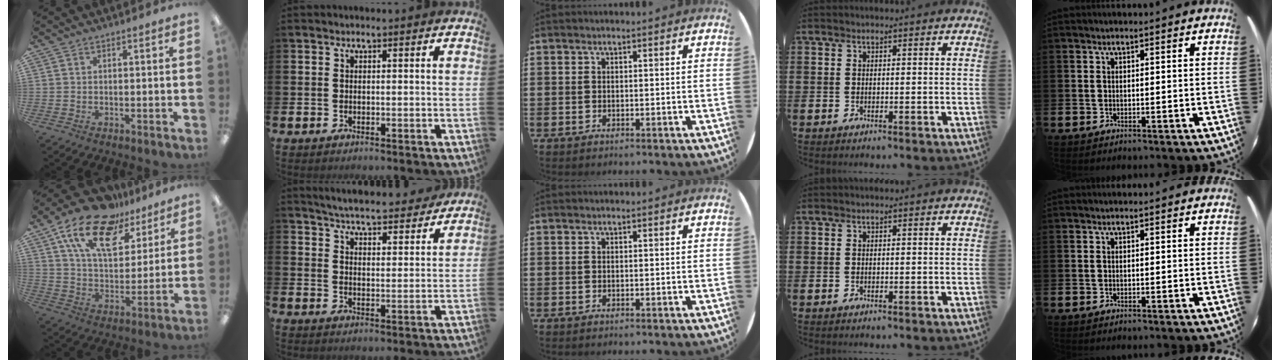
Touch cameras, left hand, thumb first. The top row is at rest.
{"thumb": {"total": 19.4, "force": [12.6, 9.7, 11.2], "torque": [-0.203, -0.064, 0.224]}, "index": {"total": 5.7, "force": [5.6, 0.6, 0.9], "torque": [-0.034, -0.042, 0.097]}}